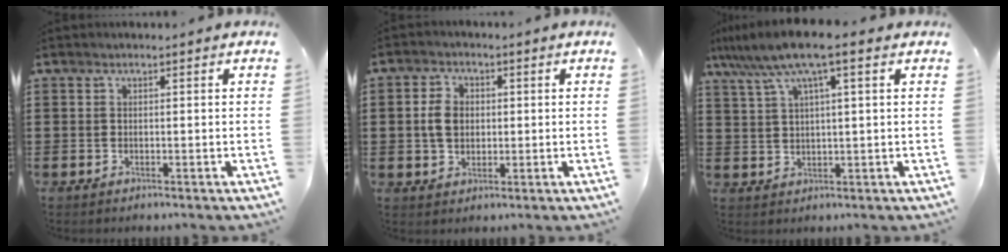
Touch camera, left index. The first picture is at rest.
{"total": 4.5, "force": [0.1, 3.4, 2.9], "torque": [-0.070, 0.009, -0.002]}
{"total": 8.0, "force": [4.4, 0.9, 6.6], "torque": [-0.144, -0.008, 0.075]}